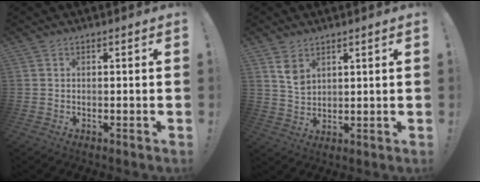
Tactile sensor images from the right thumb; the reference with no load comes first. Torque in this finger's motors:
{"motor_torque": [-0.46, 0.62, 0.10, -0.09, -0.01]}